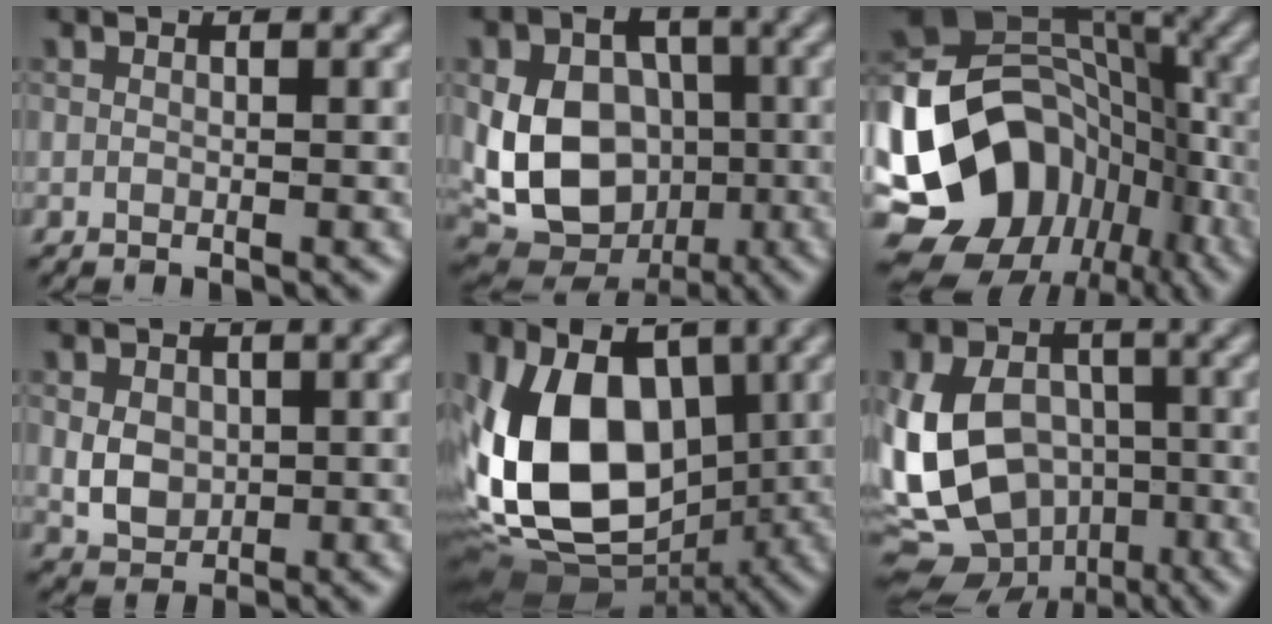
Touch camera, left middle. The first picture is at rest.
{"total": 11.0, "force": [-1.1, 8.7, 6.8], "torque": [-0.114, -0.008, -0.024]}
{"total": 18.1, "force": [-7.2, 14.2, 8.6], "torque": [-0.178, 0.000, -0.114]}
{"total": 3.0, "force": [0.1, 2.4, 1.8], "torque": [-0.036, -0.002, -0.001]}
{"total": 16.4, "force": [-0.6, 10.9, 12.2], "torque": [-0.236, -0.011, -0.018]}
{"total": 14.0, "force": [-3.0, 10.9, 8.2], "torque": [-0.168, -0.008, -0.055]}